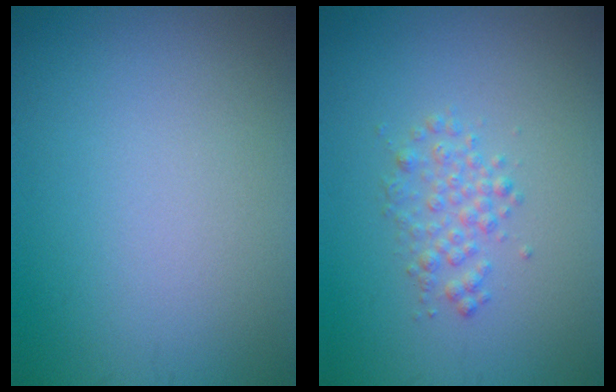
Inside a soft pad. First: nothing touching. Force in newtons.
{"total": 2.0, "press": 2.0, "slide": 0.0}